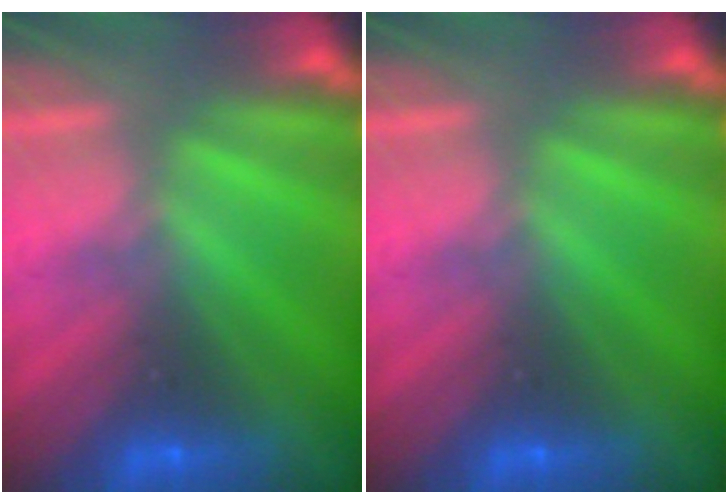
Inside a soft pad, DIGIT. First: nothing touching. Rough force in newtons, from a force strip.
{"total": 0.0}